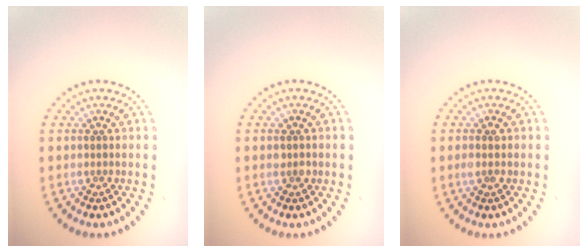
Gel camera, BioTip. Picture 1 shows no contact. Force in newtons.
{"total": 1.1, "press": 1.0, "slide": 0.4}
{"total": 1.1, "press": 1.1, "slide": 0.0}